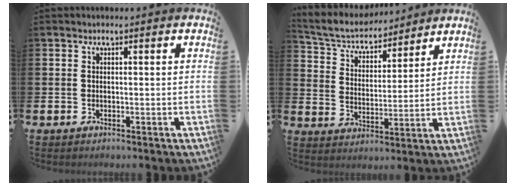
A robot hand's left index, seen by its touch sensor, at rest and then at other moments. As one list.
[{"total": 5.9, "force": [5.6, 1.6, 0.9], "torque": [-0.051, -0.044, 0.096]}]